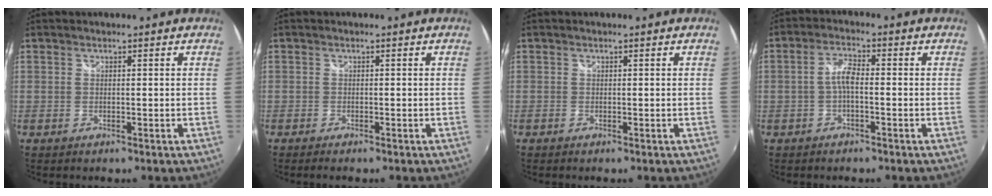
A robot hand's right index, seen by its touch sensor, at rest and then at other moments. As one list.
[{"total": 1.4, "force": [-1.2, 0.2, 0.6], "torque": [-0.015, -0.008, -0.022]}, {"total": 0.0}, {"total": 3.3, "force": [-1.0, 1.0, 3.0], "torque": [-0.065, 0.010, -0.022]}]